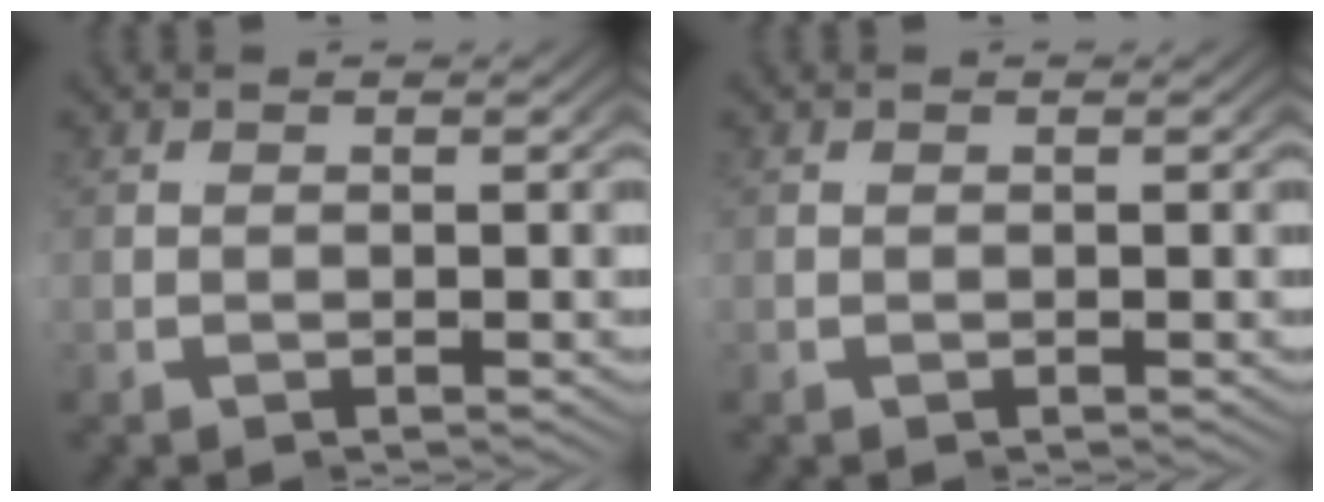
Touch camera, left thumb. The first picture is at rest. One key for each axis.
{"total": 0.0}